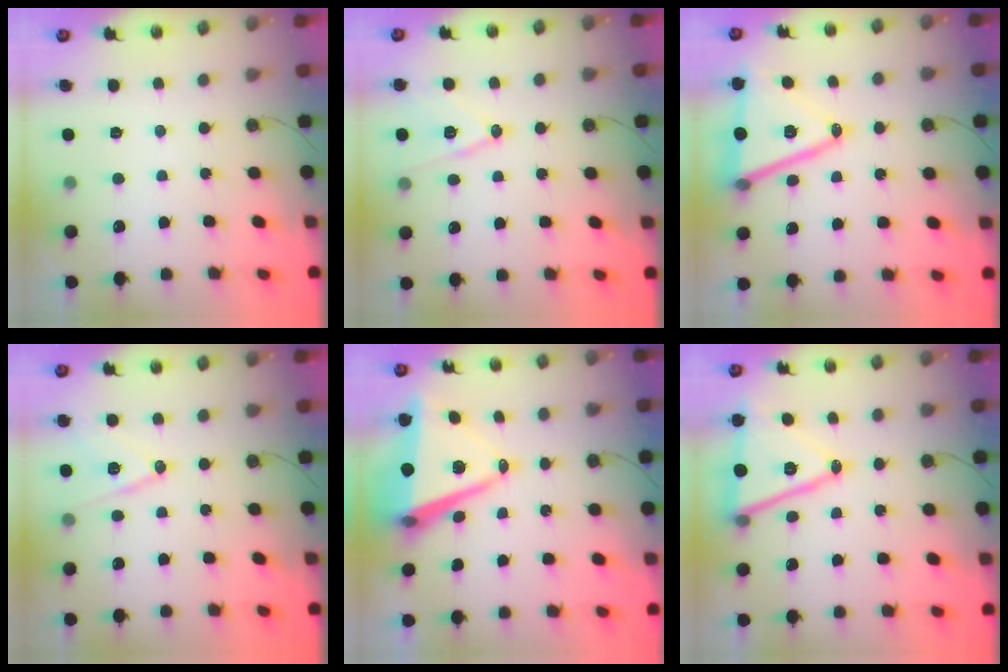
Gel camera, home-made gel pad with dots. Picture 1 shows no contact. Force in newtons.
{"total": 12.7, "press": 12.3, "slide": 3.2}
{"total": 18.1, "press": 17.7, "slide": 3.8}
{"total": 12.2, "press": 11.7, "slide": 3.4}
{"total": 12.6, "press": 12.0, "slide": 4.0}
{"total": 16.4, "press": 16.0, "slide": 3.7}